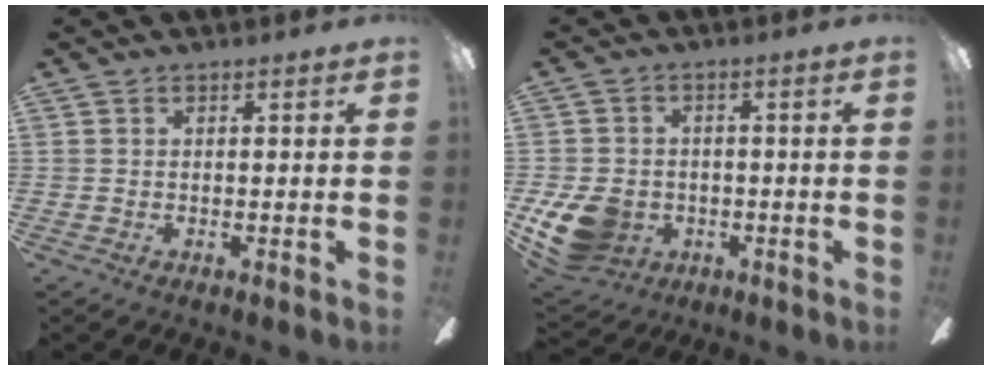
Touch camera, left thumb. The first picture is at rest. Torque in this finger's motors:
{"motor_torque": [1.17, 1.27, 0.35, -0.30, 0.10]}